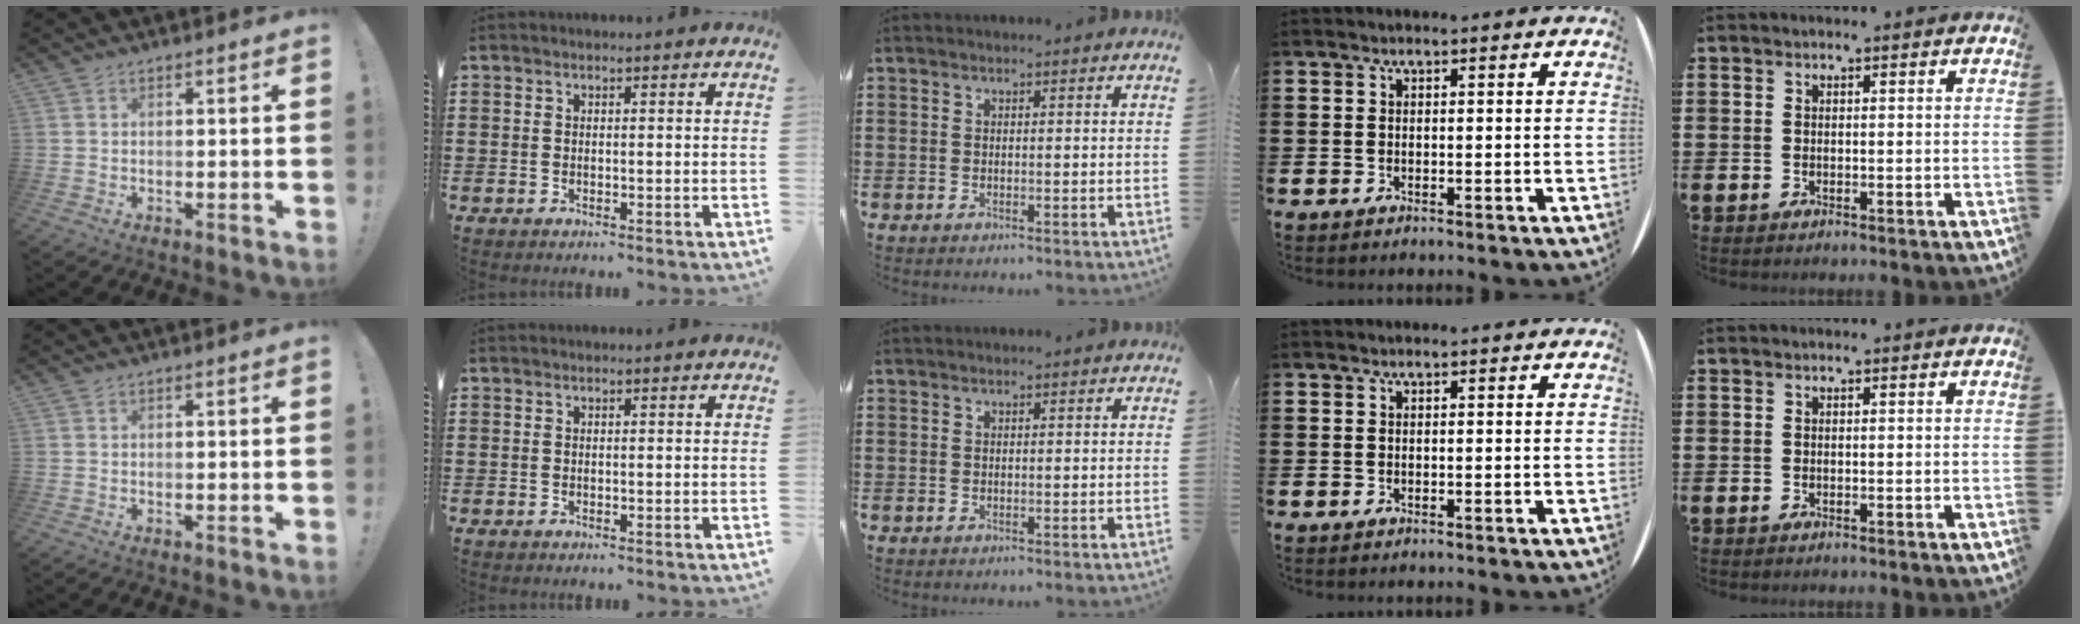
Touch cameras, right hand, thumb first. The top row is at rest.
{}